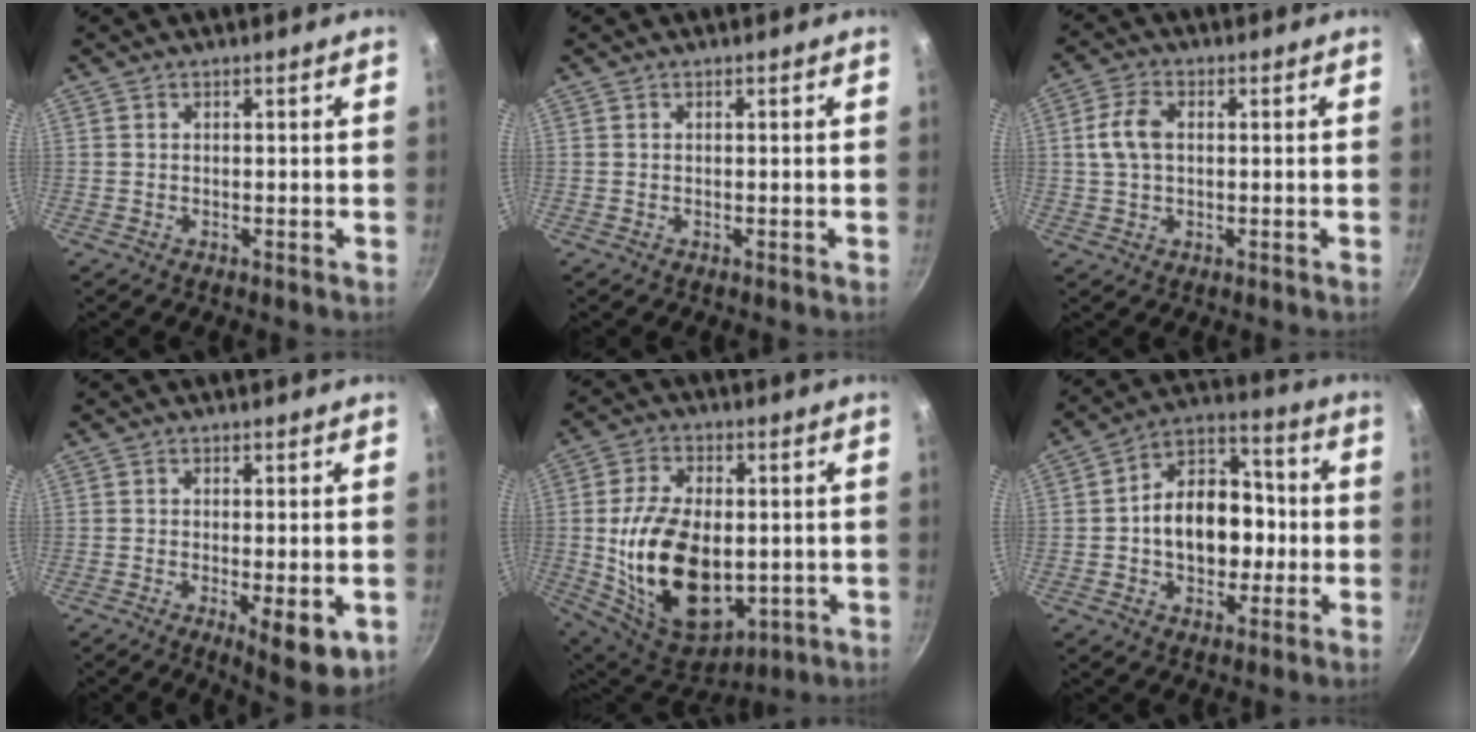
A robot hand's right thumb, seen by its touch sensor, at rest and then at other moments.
{"total": 0.0}
{"total": 5.9, "force": [0.7, 3.7, 4.5], "torque": [-0.096, 0.013, 0.012]}
{"total": 8.5, "force": [-2.7, 2.8, 7.6], "torque": [-0.103, -0.015, -0.035]}
{"total": 22.4, "force": [-2.3, 13.4, 17.8], "torque": [-0.301, -0.011, -0.009]}
{"total": 15.6, "force": [-1.1, 10.6, 11.4], "torque": [-0.136, 0.038, -0.022]}